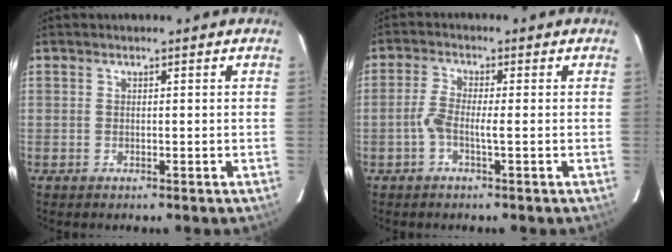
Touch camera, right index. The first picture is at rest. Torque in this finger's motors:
{"motor_torque": [0.75, -0.31, 0.39, 0.10]}